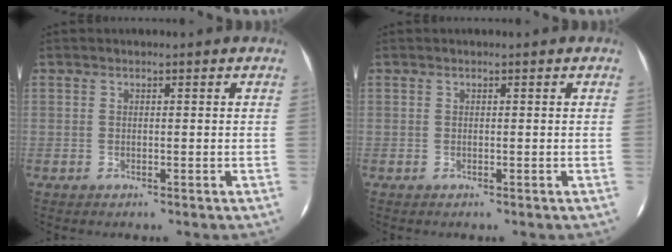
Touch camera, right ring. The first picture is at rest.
{"total": 0.0}